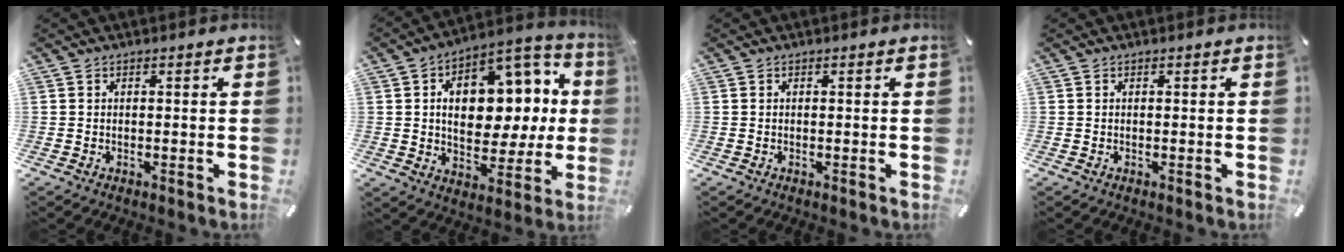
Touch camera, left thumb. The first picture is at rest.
{"total": 17.7, "force": [3.7, 11.5, 12.9], "torque": [-0.171, -0.020, 0.065]}
{"total": 0.0}
{"total": 0.0}